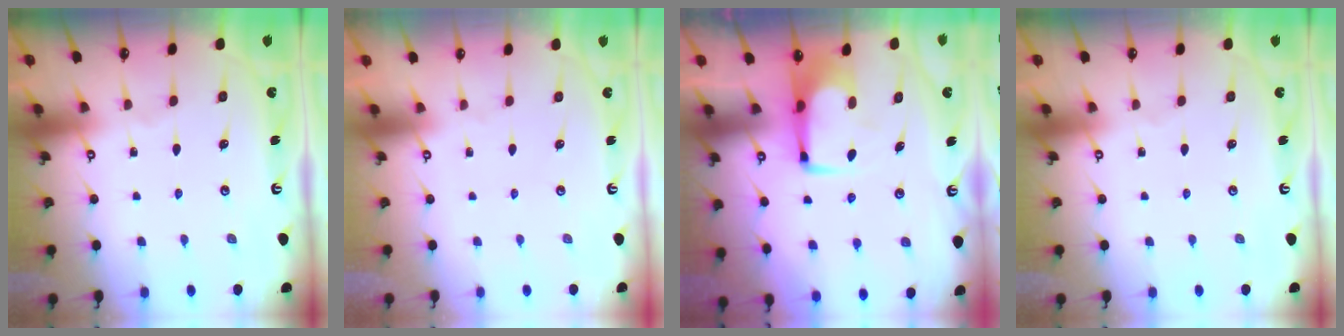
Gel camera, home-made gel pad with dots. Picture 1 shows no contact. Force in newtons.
{"total": 1.6, "press": 1.4, "slide": 0.7}
{"total": 6.0, "press": 5.9, "slide": 0.7}
{"total": 0.0}